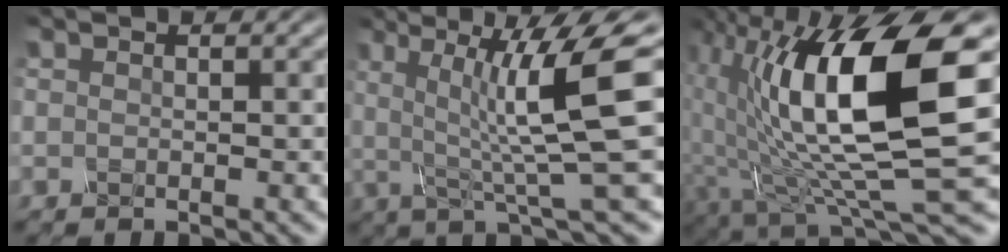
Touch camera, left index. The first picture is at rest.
{"total": 10.0, "force": [1.4, 1.8, 9.8], "torque": [-0.141, 0.003, 0.023]}
{"total": 14.0, "force": [2.1, 4.2, 13.1], "torque": [-0.227, -0.010, 0.036]}